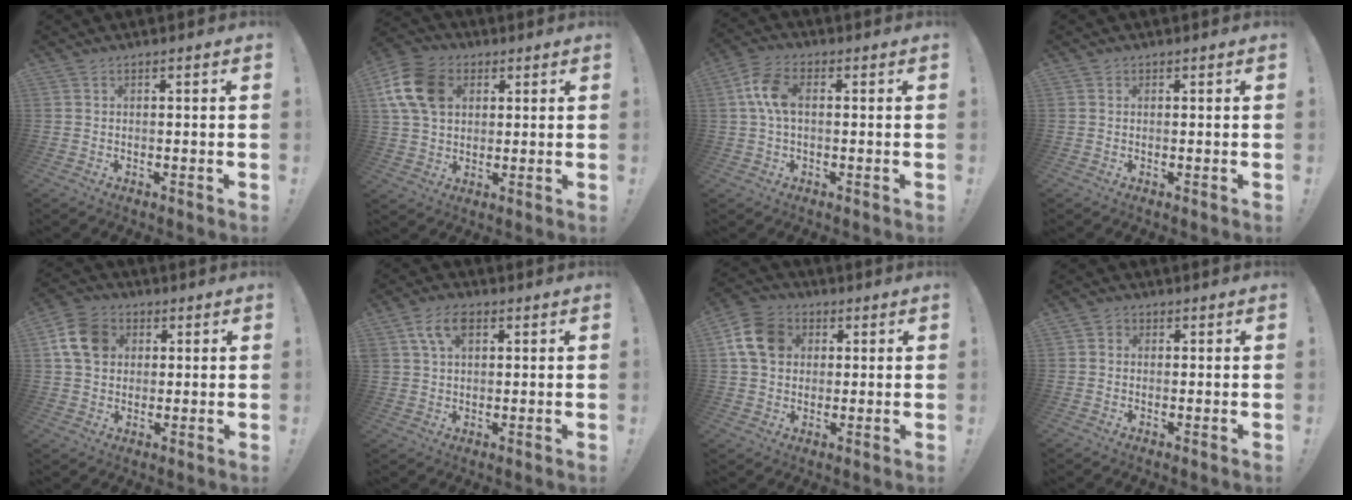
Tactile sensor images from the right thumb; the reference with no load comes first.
{"total": 14.6, "force": [4.5, 11.0, 8.5], "torque": [-0.151, -0.002, 0.093]}
{"total": 8.7, "force": [1.0, 5.1, 7.0], "torque": [-0.130, 0.010, 0.021]}
{"total": 0.6, "force": [0.4, 0.5, 0.0], "torque": [0.003, -0.001, 0.006]}
{"total": 11.7, "force": [3.4, 9.4, 6.1], "torque": [-0.097, 0.002, 0.071]}
{"total": 7.8, "force": [3.2, 4.9, 5.1], "torque": [-0.096, 0.008, 0.064]}
{"total": 12.5, "force": [3.3, 10.0, 6.6], "torque": [-0.113, 0.005, 0.072]}
{"total": 2.2, "force": [0.0, 2.1, 0.9], "torque": [-0.016, 0.007, 0.001]}